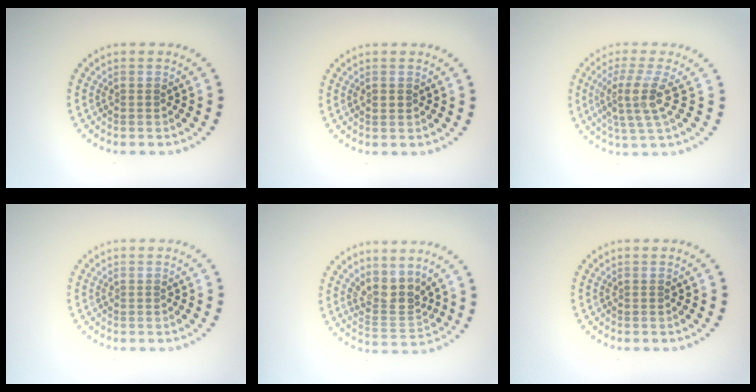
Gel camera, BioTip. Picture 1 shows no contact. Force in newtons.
{"total": 1.1, "press": 1.1, "slide": 0.1}
{"total": 3.7, "press": 2.6, "slide": 2.6}
{"total": 0.0}
{"total": 3.2, "press": 2.5, "slide": 2.0}
{"total": 0.0}